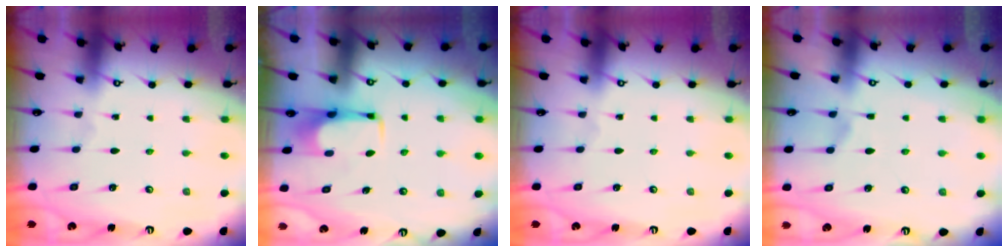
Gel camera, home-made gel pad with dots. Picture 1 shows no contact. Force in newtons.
{"total": 1.7, "press": 1.6, "slide": 0.4}
{"total": 0.0}
{"total": 1.5, "press": 0.9, "slide": 1.2}